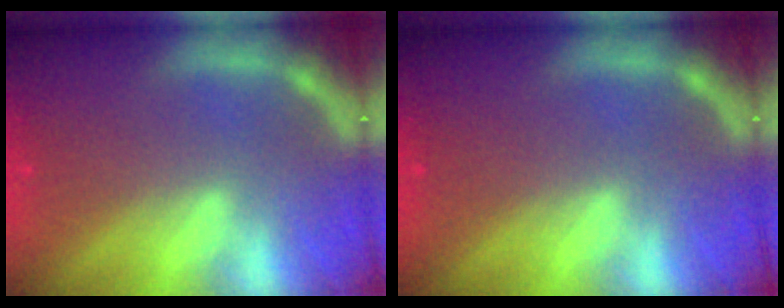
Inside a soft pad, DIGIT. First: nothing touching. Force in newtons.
{"total": 0.0}